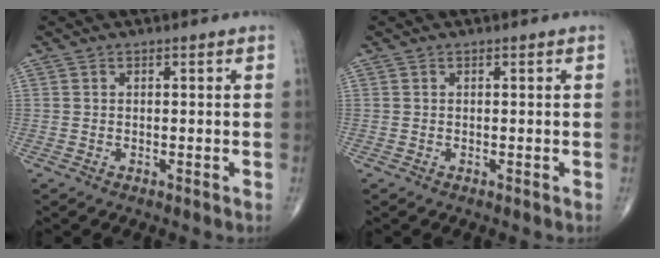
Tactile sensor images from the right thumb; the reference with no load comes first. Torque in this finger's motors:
{"motor_torque": [0.00, 0.00, 0.00, 0.00, 0.00]}